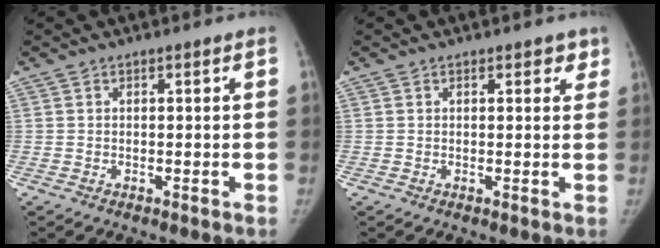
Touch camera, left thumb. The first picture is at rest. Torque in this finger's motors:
{"motor_torque": [-0.01, 0.00, 0.00, 0.02, 0.00]}